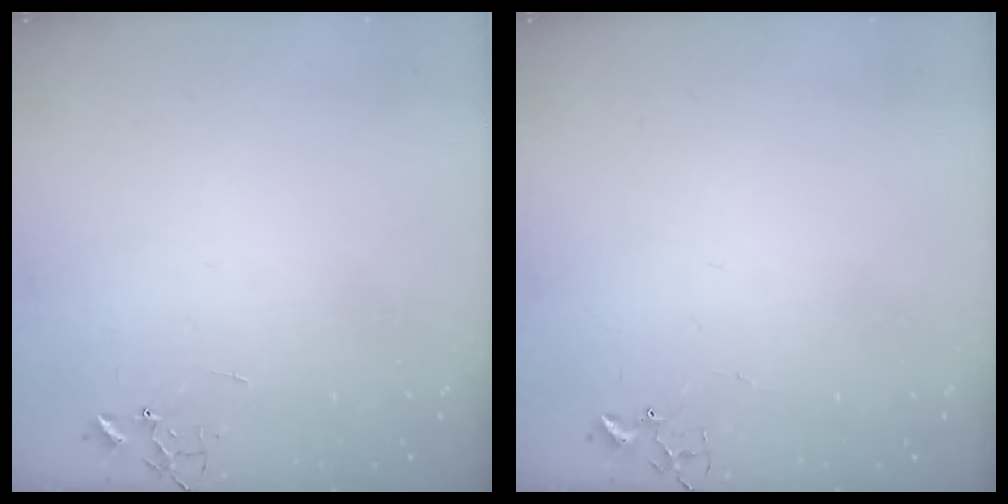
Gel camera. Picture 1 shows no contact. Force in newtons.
{"total": 1.7, "press": 1.6, "slide": 0.2}